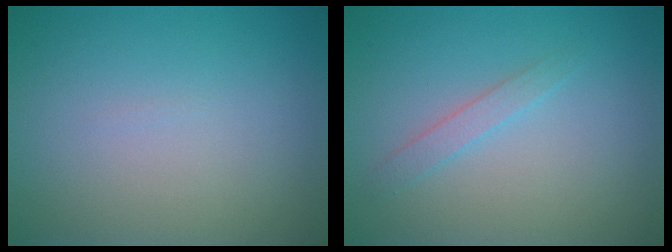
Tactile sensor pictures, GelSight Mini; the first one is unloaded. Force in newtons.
{"total": 1.2, "press": 1.2, "slide": 0.0}